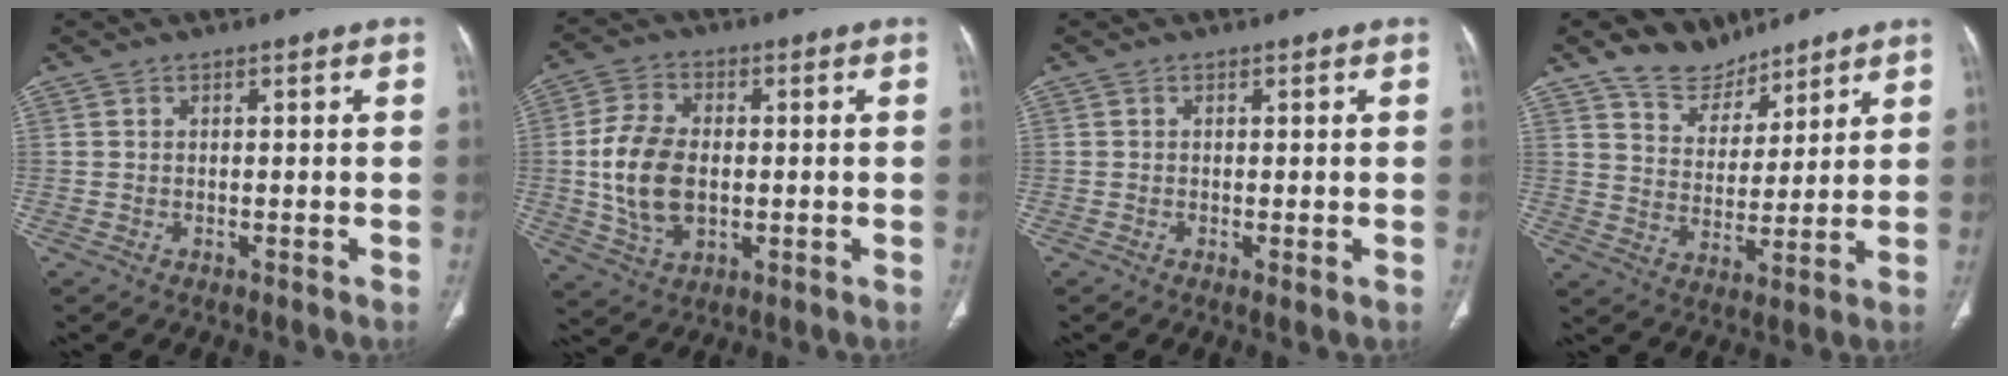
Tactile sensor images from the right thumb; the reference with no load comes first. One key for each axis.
{"total": 12.0, "fx": -0.3, "fy": 7.7, "fz": 9.2, "tx": -0.177, "ty": 0.003, "tz": 0.000}
{"total": 0.9, "fx": -0.2, "fy": 0.2, "fz": 0.9, "tx": -0.022, "ty": -0.005, "tz": -0.004}
{"total": 9.3, "fx": 7.3, "fy": 5.4, "fz": 1.5, "tx": 0.005, "ty": -0.054, "tz": 0.142}